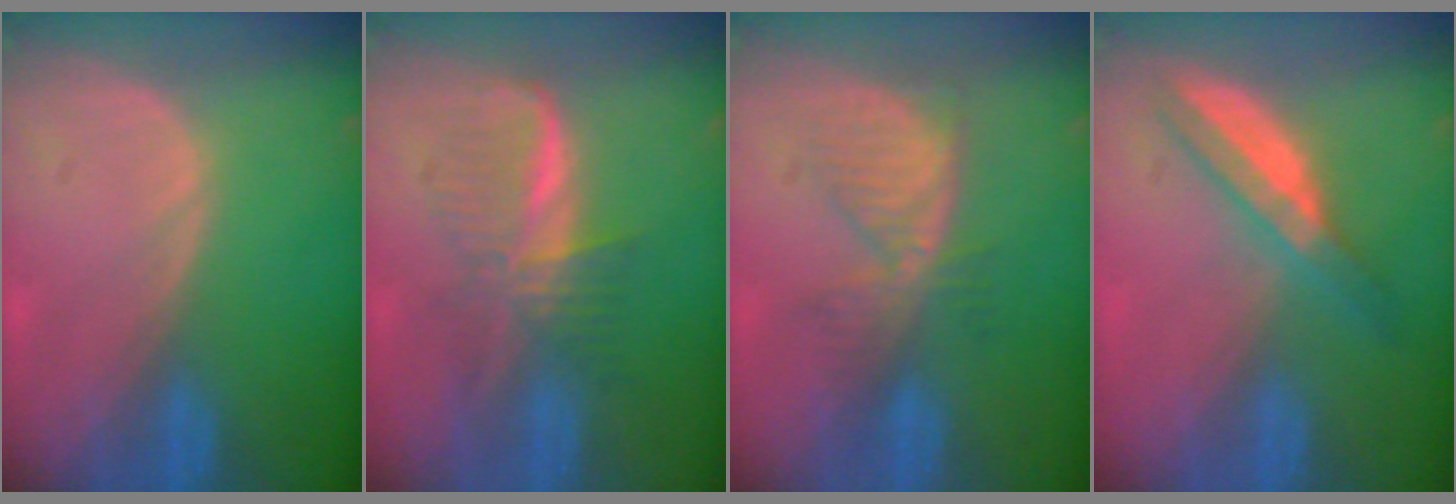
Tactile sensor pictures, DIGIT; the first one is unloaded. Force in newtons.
{"total": 6.2, "press": 6.1, "slide": 0.8}
{"total": 6.0, "press": 5.9, "slide": 0.6}
{"total": 6.2, "press": 5.4, "slide": 3.1}